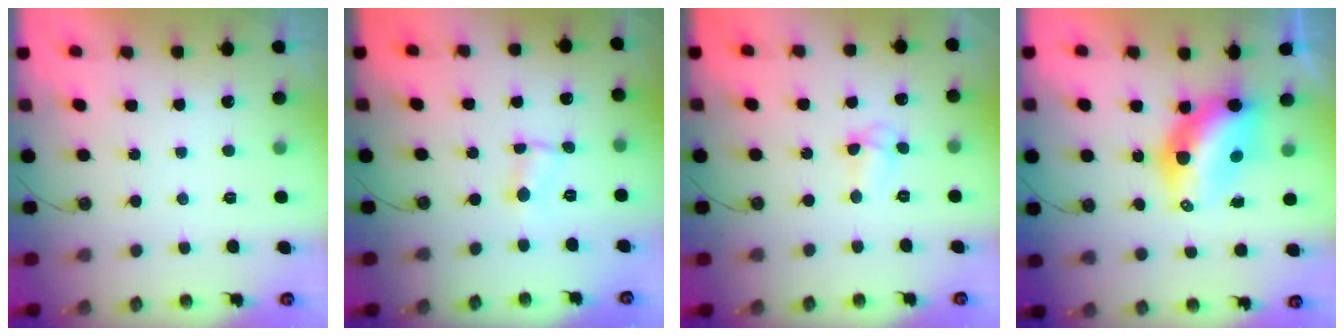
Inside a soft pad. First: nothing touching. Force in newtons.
{"total": 1.2, "press": 1.2, "slide": 0.2}
{"total": 3.5, "press": 3.5, "slide": 0.3}
{"total": 8.8, "press": 8.7, "slide": 1.0}